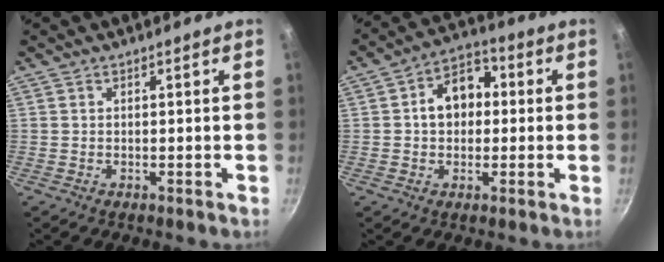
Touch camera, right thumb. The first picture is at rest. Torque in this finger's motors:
{"motor_torque": [0.53, 2.21, 0.98, 0.17, 0.07]}